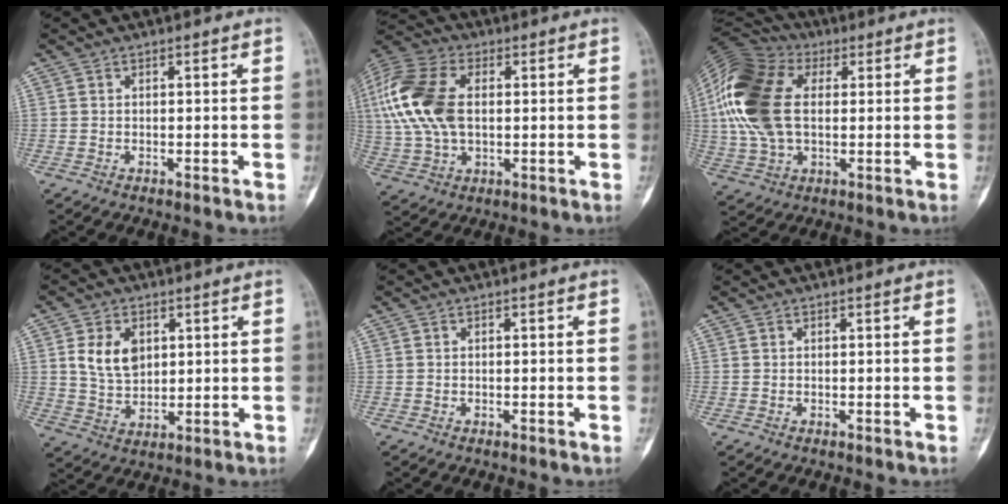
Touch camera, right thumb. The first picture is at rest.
{"total": 17.3, "force": [2.2, 10.5, 13.6], "torque": [-0.309, 0.009, 0.039]}
{"total": 20.2, "force": [3.1, 12.7, 15.5], "torque": [-0.337, 0.013, 0.052]}
{"total": 8.3, "force": [2.4, 5.8, 5.4], "torque": [-0.077, -0.014, 0.051]}
{"total": 0.0}
{"total": 0.0}